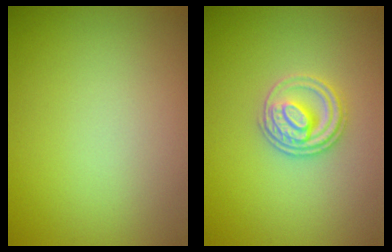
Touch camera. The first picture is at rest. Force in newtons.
{"total": 3.0, "press": 2.8, "slide": 0.9}